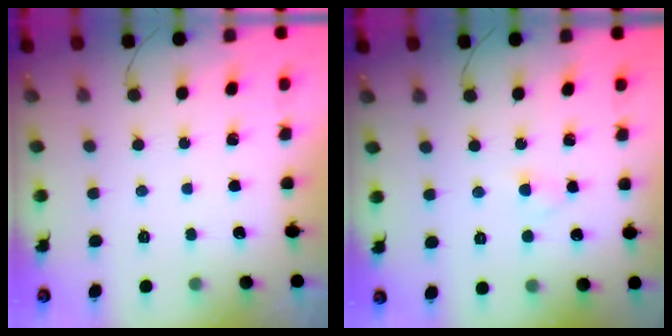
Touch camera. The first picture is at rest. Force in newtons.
{"total": 2.2, "press": 2.0, "slide": 1.0}